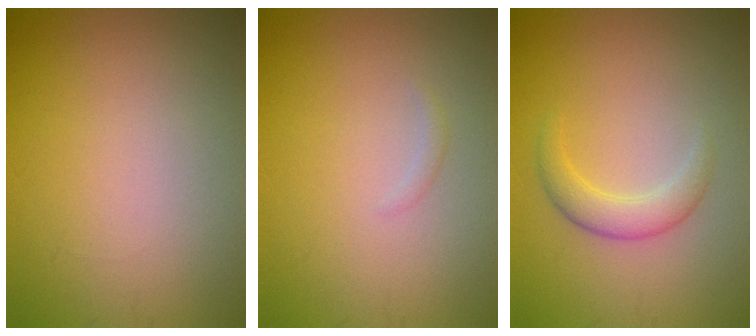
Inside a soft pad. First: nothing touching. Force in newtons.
{"total": 0.5, "press": 0.5, "slide": 0.0}
{"total": 2.4, "press": 2.4, "slide": 0.1}